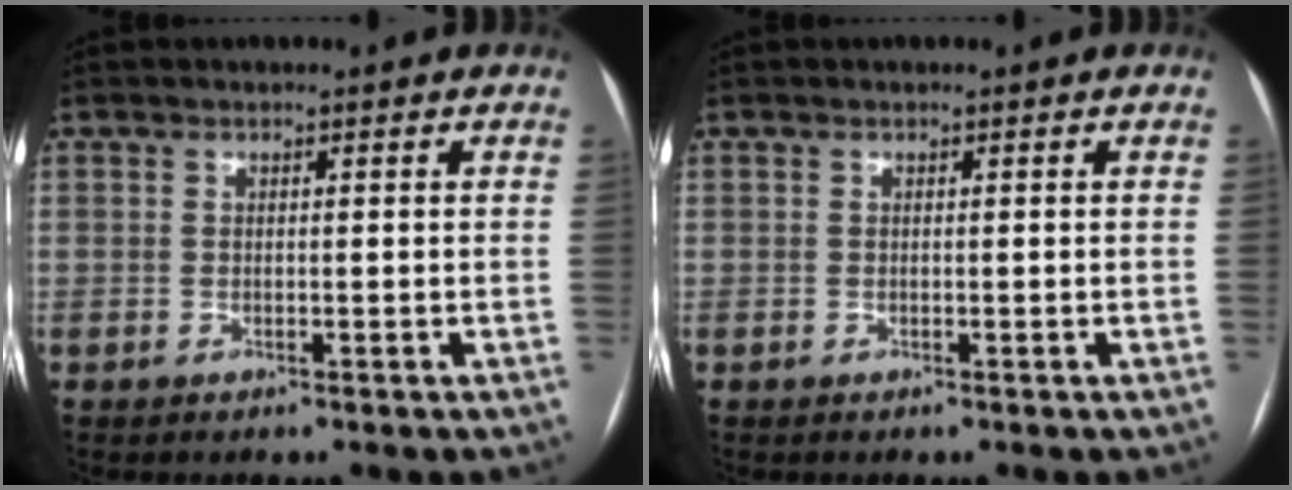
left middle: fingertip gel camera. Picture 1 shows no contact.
{"total": 0.0}